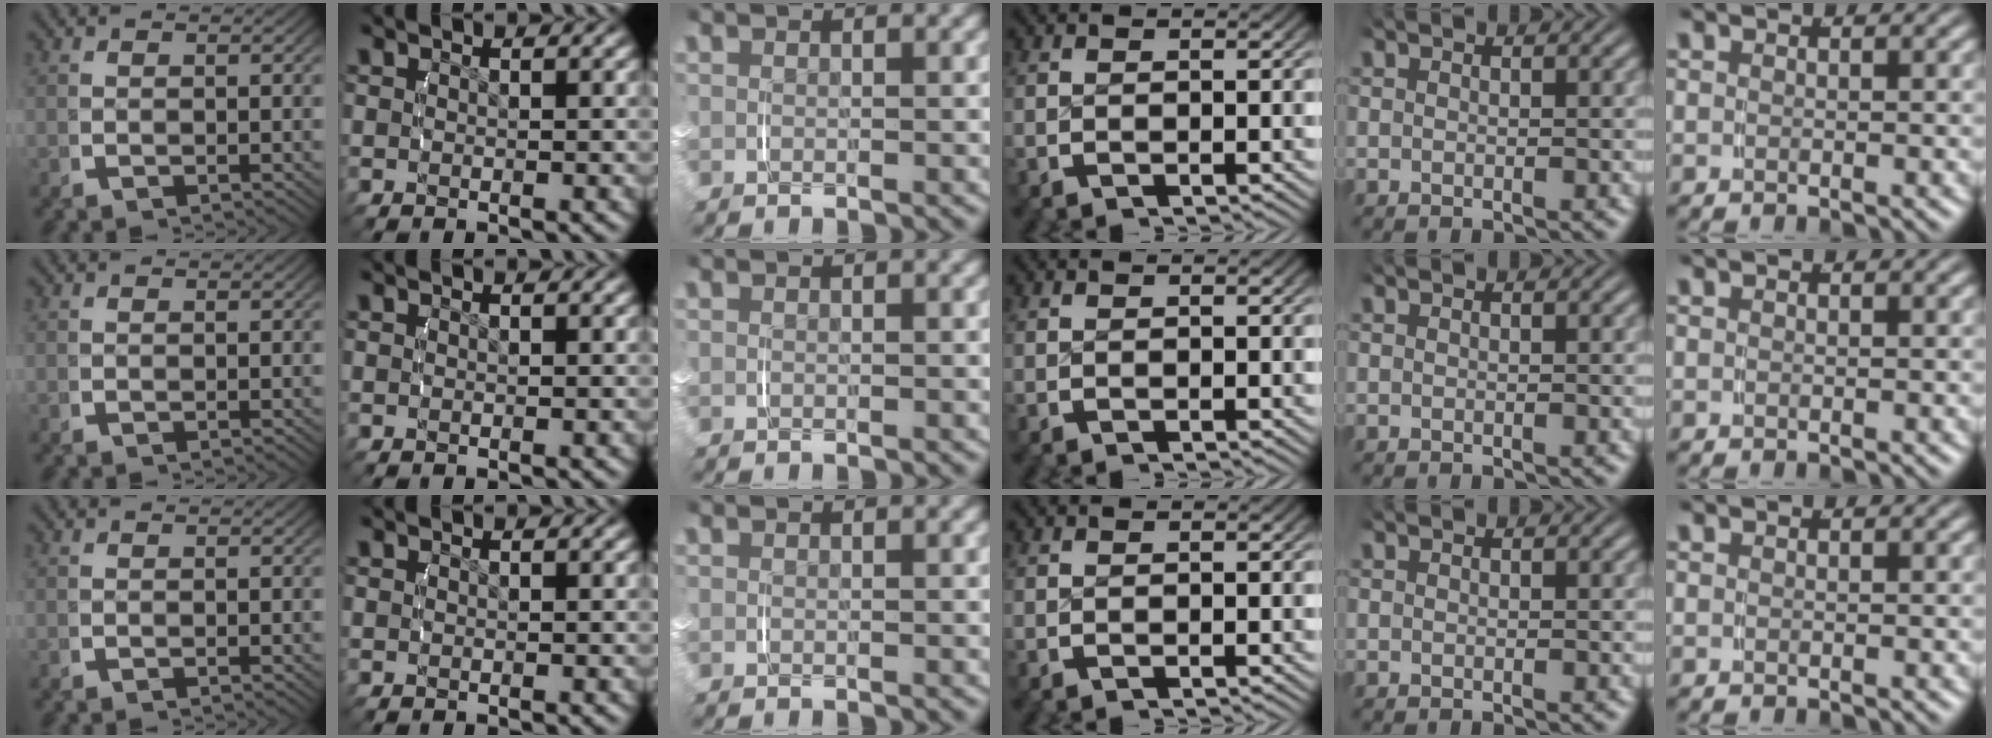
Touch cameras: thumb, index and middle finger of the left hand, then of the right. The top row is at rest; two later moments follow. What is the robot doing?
{"motion": "lift_and_place", "object": "backpack"}